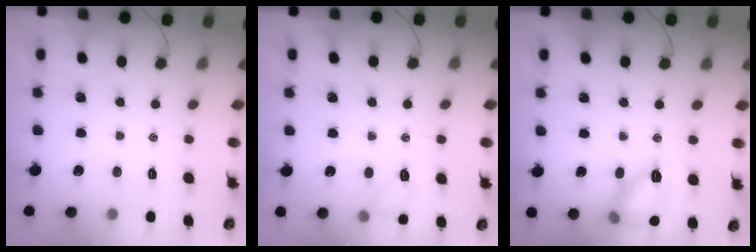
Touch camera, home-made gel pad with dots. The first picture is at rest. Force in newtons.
{"total": 6.0, "press": 5.8, "slide": 1.3}
{"total": 11.3, "press": 11.3, "slide": 0.4}